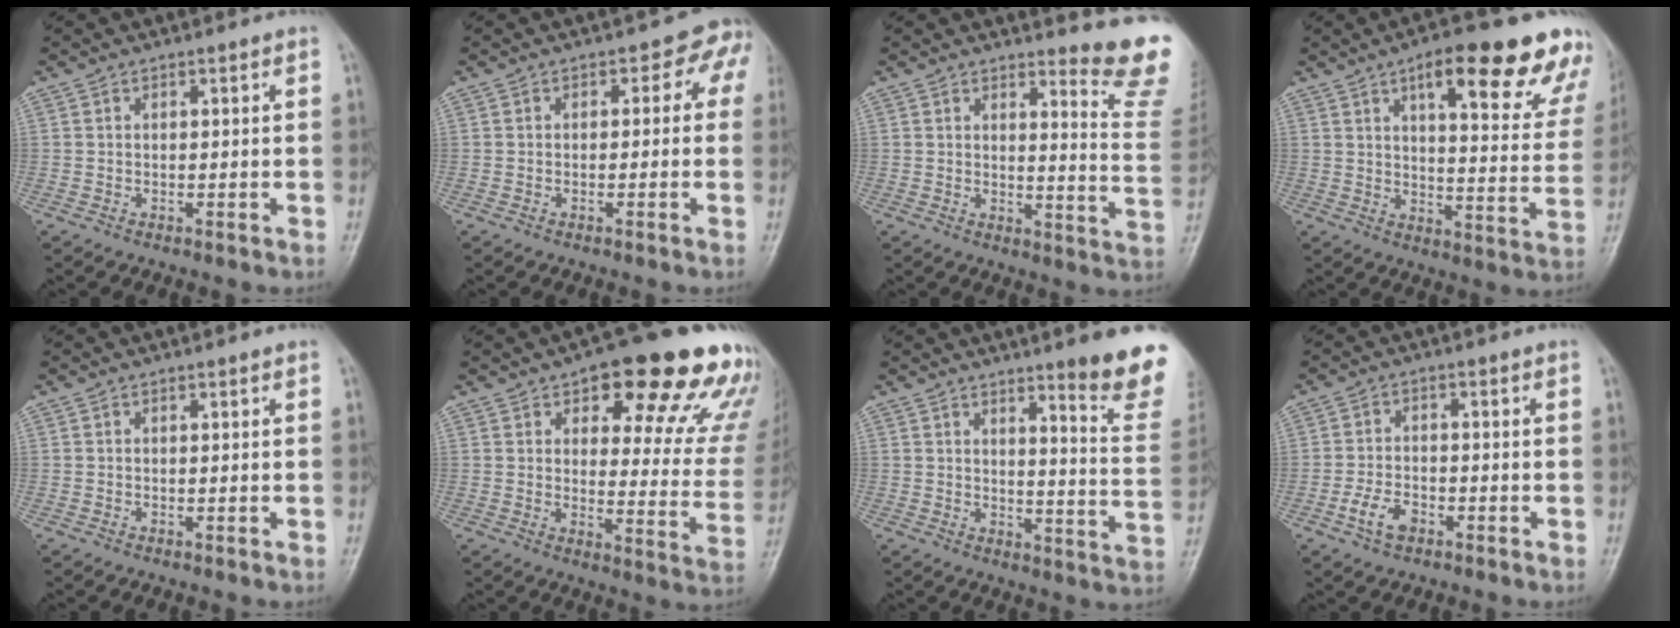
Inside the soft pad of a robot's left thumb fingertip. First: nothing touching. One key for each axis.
{"total": 3.7, "fx": 0.2, "fy": 2.9, "fz": 2.3, "tx": 0.020, "ty": 0.013, "tz": -0.014}
{"total": 12.0, "fx": 11.3, "fy": 0.2, "fz": 3.9, "tx": -0.028, "ty": -0.158, "tz": 0.116}
{"total": 22.5, "fx": 13.9, "fy": 6.6, "fz": 16.5, "tx": -0.172, "ty": -0.038, "tz": 0.176}
{"total": 0.0}
{"total": 23.0, "fx": 14.8, "fy": 8.2, "fz": 15.6, "tx": -0.141, "ty": -0.062, "tz": 0.178}
{"total": 13.8, "fx": 10.1, "fy": 1.4, "fz": 9.3, "tx": -0.090, "ty": -0.074, "tz": 0.123}
{"total": 4.8, "fx": -2.5, "fy": 2.9, "fz": 2.8, "tx": -0.046, "ty": 0.016, "tz": -0.050}